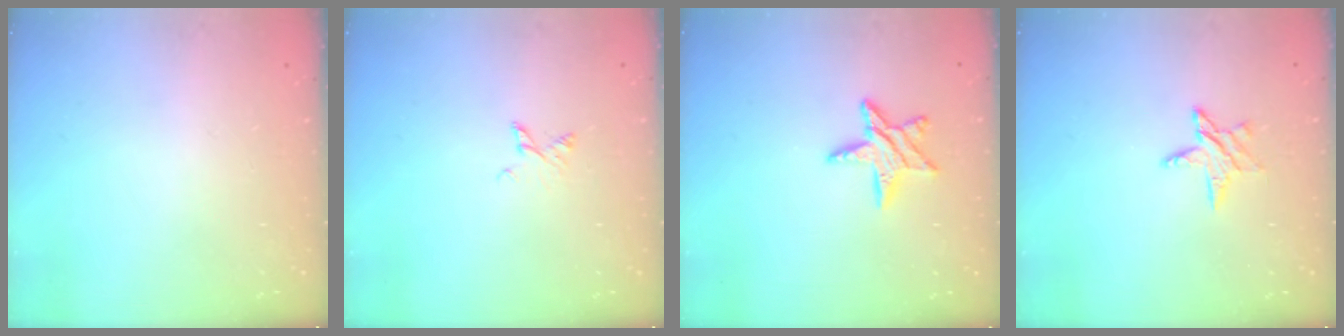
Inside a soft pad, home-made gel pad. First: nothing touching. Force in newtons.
{"total": 3.1, "press": 3.1, "slide": 0.2}
{"total": 8.1, "press": 8.1, "slide": 0.3}
{"total": 4.8, "press": 4.8, "slide": 0.5}